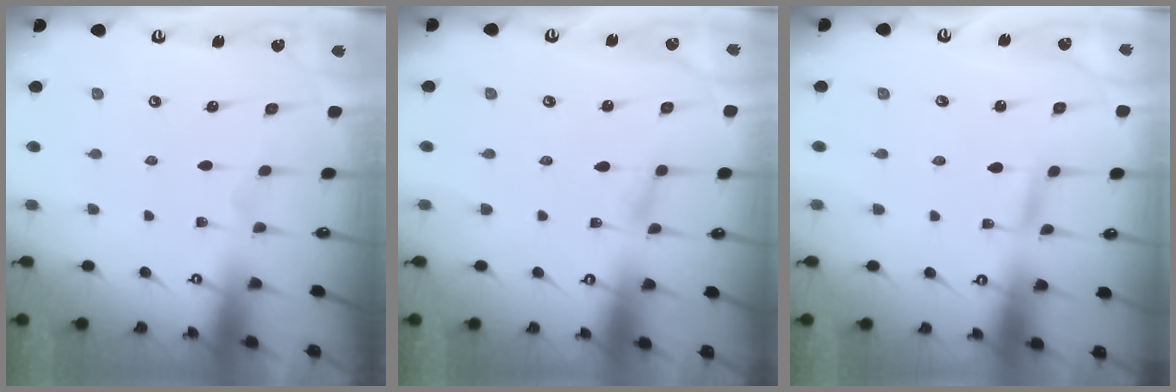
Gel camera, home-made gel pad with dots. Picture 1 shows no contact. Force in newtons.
{"total": 1.1, "press": 1.1, "slide": 0.1}
{"total": 2.4, "press": 2.4, "slide": 0.2}